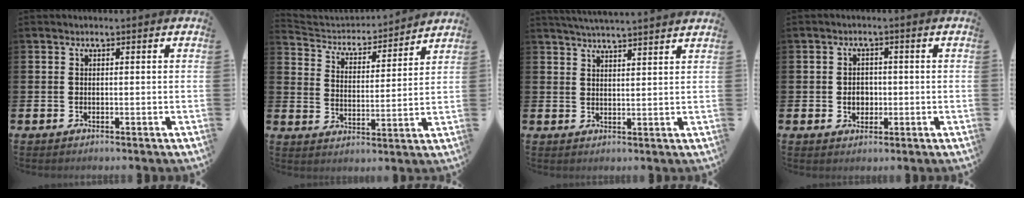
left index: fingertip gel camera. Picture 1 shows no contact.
{"total": 4.1, "force": [3.9, 1.4, 0.4], "torque": [-0.037, -0.035, 0.059]}
{"total": 4.0, "force": [4.0, -0.7, 0.4], "torque": [-0.023, -0.019, 0.073]}
{"total": 2.5, "force": [-0.3, 2.2, 1.3], "torque": [-0.011, -0.001, -0.013]}